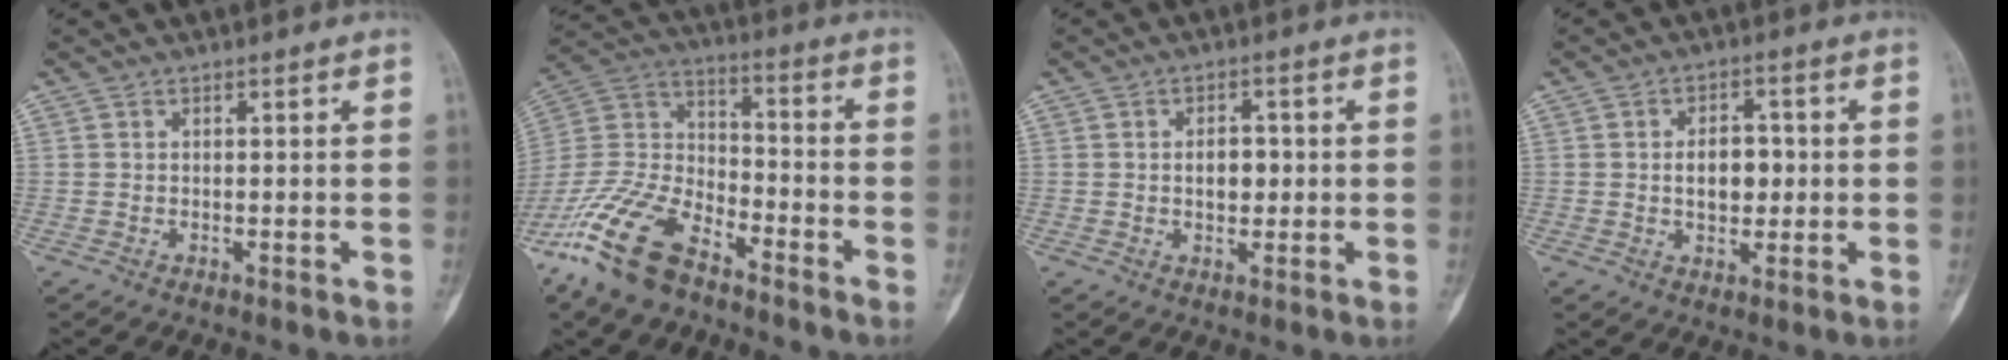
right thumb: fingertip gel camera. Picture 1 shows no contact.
{"total": 17.4, "force": [-11.8, 7.8, 10.2], "torque": [-0.211, 0.054, -0.229]}
{"total": 4.2, "force": [0.2, 2.7, 3.2], "torque": [-0.029, 0.005, 0.004]}
{"total": 6.6, "force": [0.1, 4.3, 5.0], "torque": [-0.053, 0.008, 0.003]}